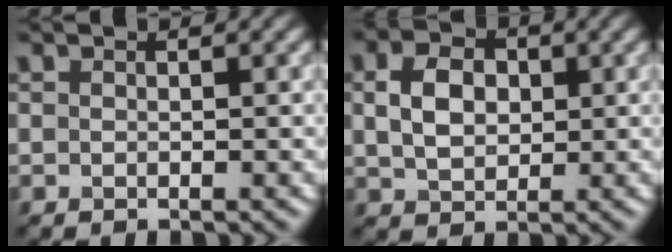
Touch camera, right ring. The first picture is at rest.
{"total": 4.2, "force": [0.8, 3.0, 2.8], "torque": [-0.059, 0.004, 0.012]}